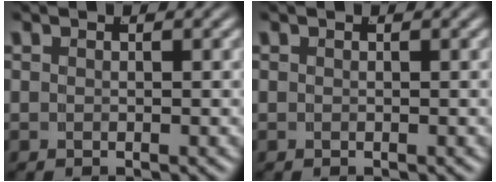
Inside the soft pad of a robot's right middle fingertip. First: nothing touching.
{"total": 0.0}